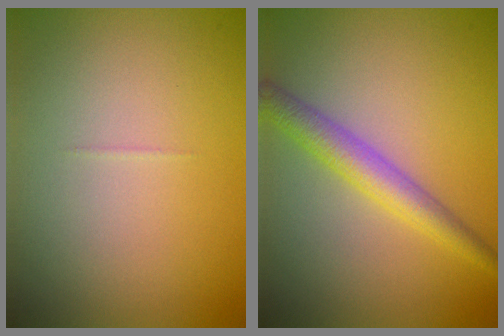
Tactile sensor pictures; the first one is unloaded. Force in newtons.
{"total": 3.4, "press": 3.4, "slide": 0.1}